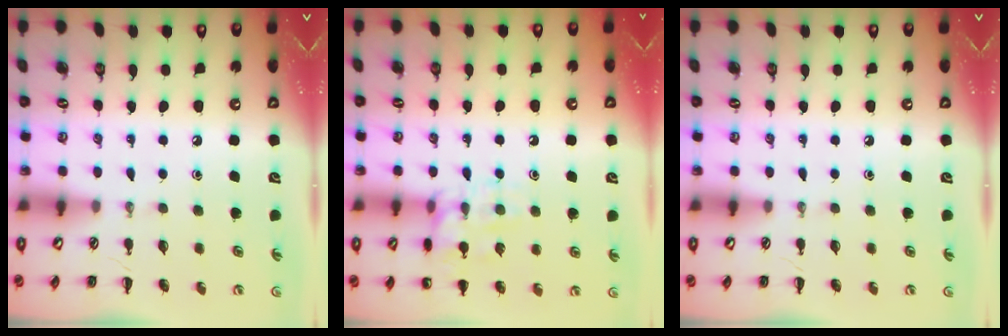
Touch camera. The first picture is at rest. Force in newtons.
{"total": 12.8, "press": 12.8, "slide": 0.7}
{"total": 0.0}